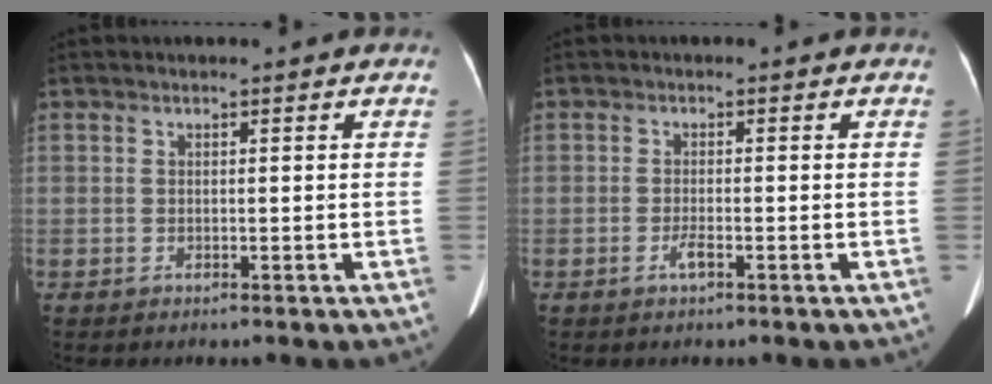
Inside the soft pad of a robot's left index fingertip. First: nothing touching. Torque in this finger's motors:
{"motor_torque": [0.26, 0.16, 0.11, 0.01]}